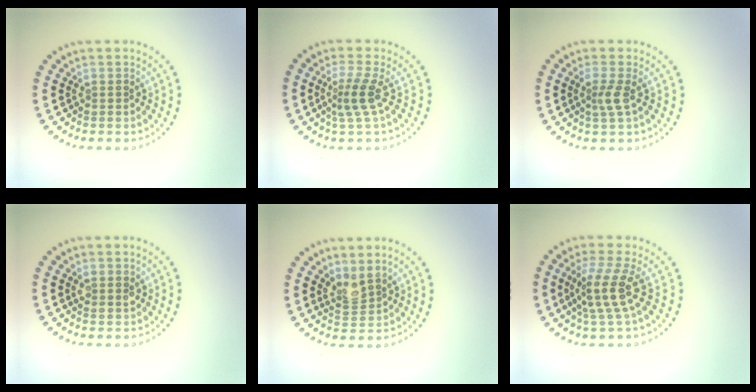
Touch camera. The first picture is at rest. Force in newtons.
{"total": 2.4, "press": 1.7, "slide": 1.7}
{"total": 1.8, "press": 1.3, "slide": 1.3}
{"total": 1.4, "press": 1.3, "slide": 0.5}
{"total": 2.1, "press": 1.6, "slide": 1.4}
{"total": 3.7, "press": 3.0, "slide": 2.2}